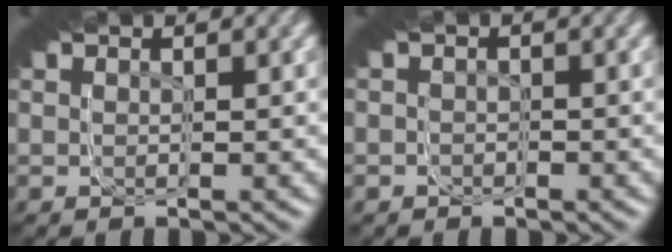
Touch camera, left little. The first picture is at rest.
{"total": 1.2, "force": [-1.0, 0.2, -0.6], "torque": [0.010, -0.021, -0.007]}